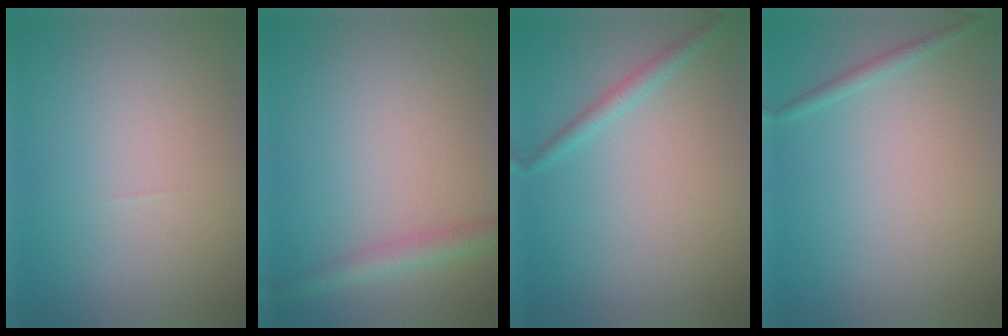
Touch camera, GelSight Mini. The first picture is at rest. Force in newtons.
{"total": 2.3, "press": 2.3, "slide": 0.1}
{"total": 1.4, "press": 1.4, "slide": 0.1}
{"total": 1.0, "press": 1.0, "slide": 0.1}